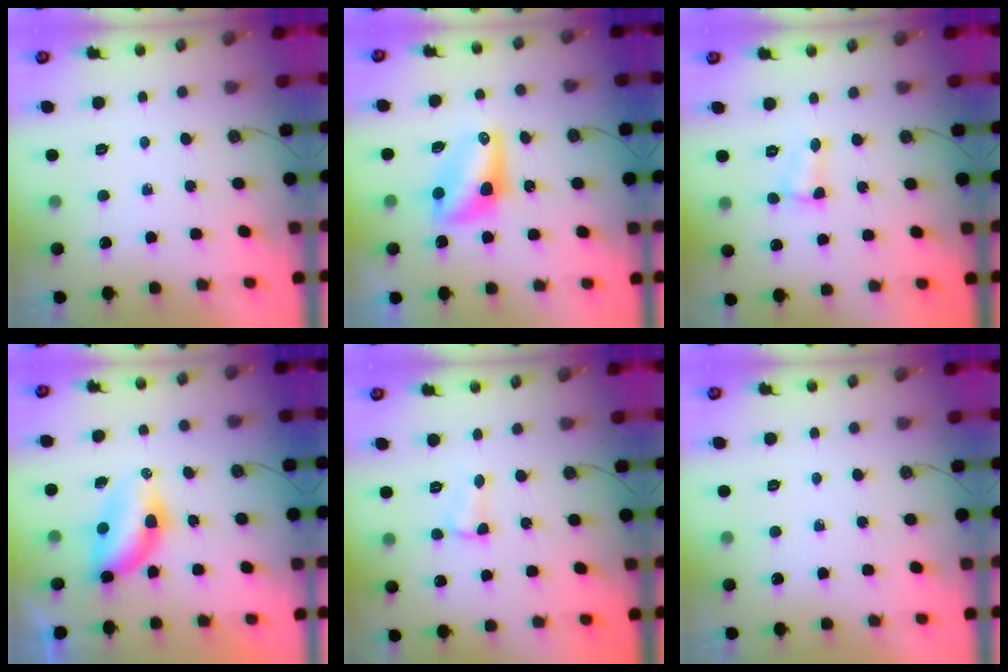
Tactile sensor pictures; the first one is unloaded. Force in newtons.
{"total": 7.9, "press": 7.9, "slide": 0.4}
{"total": 3.9, "press": 3.8, "slide": 0.6}
{"total": 5.8, "press": 5.8, "slide": 0.5}
{"total": 3.1, "press": 3.1, "slide": 0.4}
{"total": 0.0}